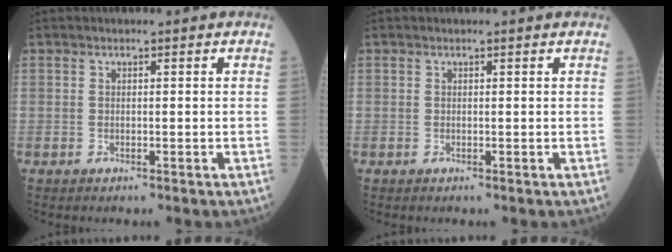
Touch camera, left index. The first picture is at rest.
{"total": 0.7, "force": [0.7, -0.1, 0.2], "torque": [-0.009, 0.000, 0.009]}